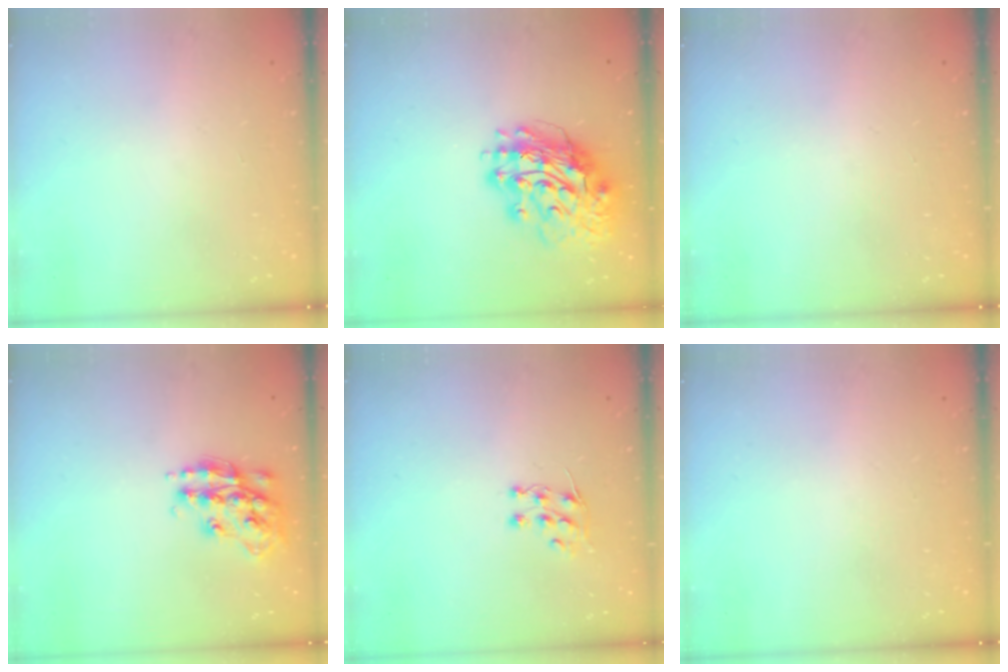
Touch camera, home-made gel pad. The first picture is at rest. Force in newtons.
{"total": 16.2, "press": 16.1, "slide": 2.1}
{"total": 0.0}
{"total": 15.9, "press": 15.9, "slide": 0.9}
{"total": 5.9, "press": 5.9, "slide": 0.5}
{"total": 0.0}